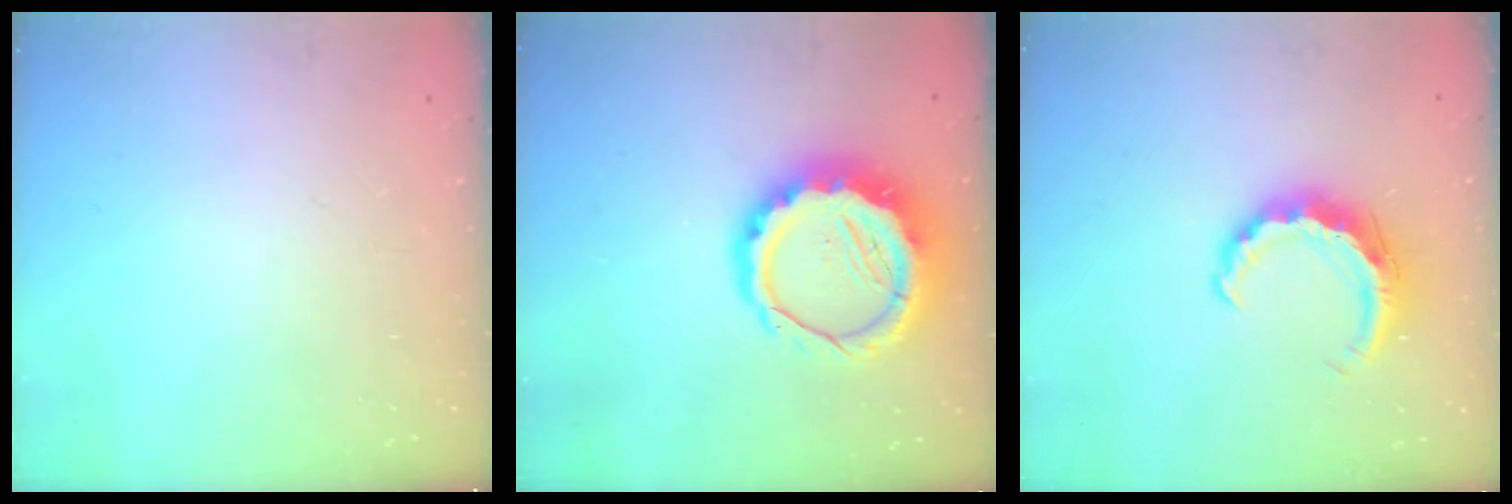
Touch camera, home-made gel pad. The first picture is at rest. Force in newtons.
{"total": 13.2, "press": 12.8, "slide": 3.3}
{"total": 8.8, "press": 8.7, "slide": 1.3}